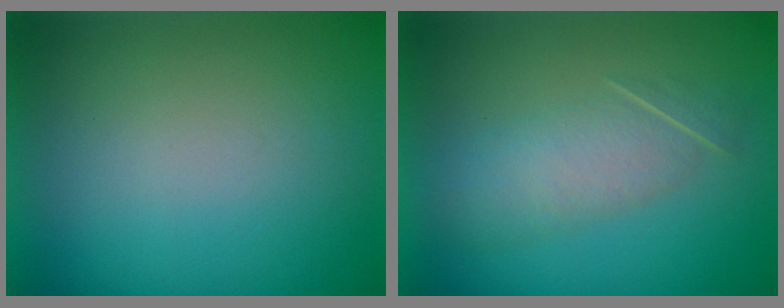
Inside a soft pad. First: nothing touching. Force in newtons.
{"total": 3.4}